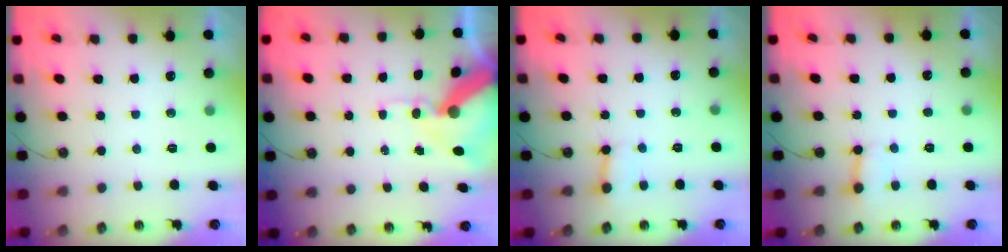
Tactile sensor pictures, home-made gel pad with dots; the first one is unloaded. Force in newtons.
{"total": 13.9, "press": 13.7, "slide": 1.9}
{"total": 3.0, "press": 2.9, "slide": 0.5}
{"total": 3.1, "press": 3.0, "slide": 0.4}